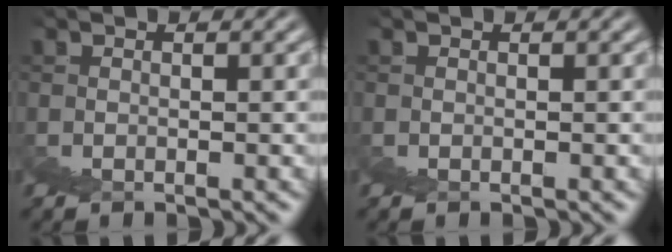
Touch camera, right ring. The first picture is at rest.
{"total": 0.0}